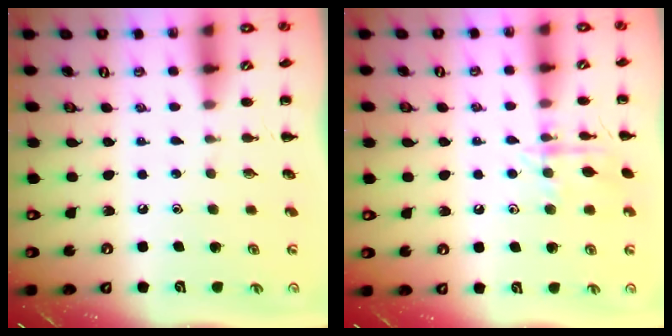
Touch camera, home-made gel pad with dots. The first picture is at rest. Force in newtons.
{"total": 10.0, "press": 10.0, "slide": 0.7}